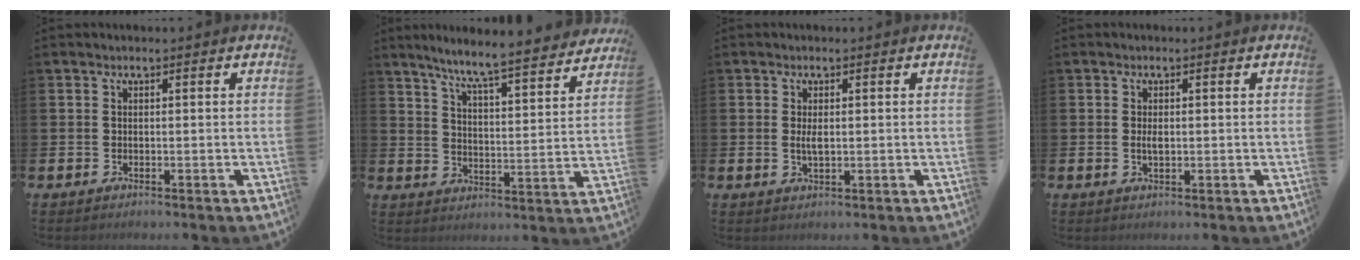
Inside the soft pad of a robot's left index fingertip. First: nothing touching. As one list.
[{"total": 7.4, "force": [6.8, -0.1, 2.7], "torque": [-0.075, -0.054, 0.114]}, {"total": 1.9, "force": [0.2, 0.7, 1.7], "torque": [-0.024, -0.003, 0.001]}, {"total": 1.5, "force": [0.1, 0.7, 1.3], "torque": [-0.024, 0.003, -0.001]}]